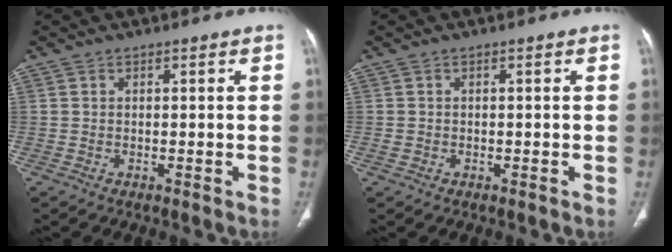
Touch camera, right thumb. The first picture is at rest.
{"total": 0.7, "force": [-0.3, 0.6, 0.3], "torque": [-0.010, 0.003, -0.002]}